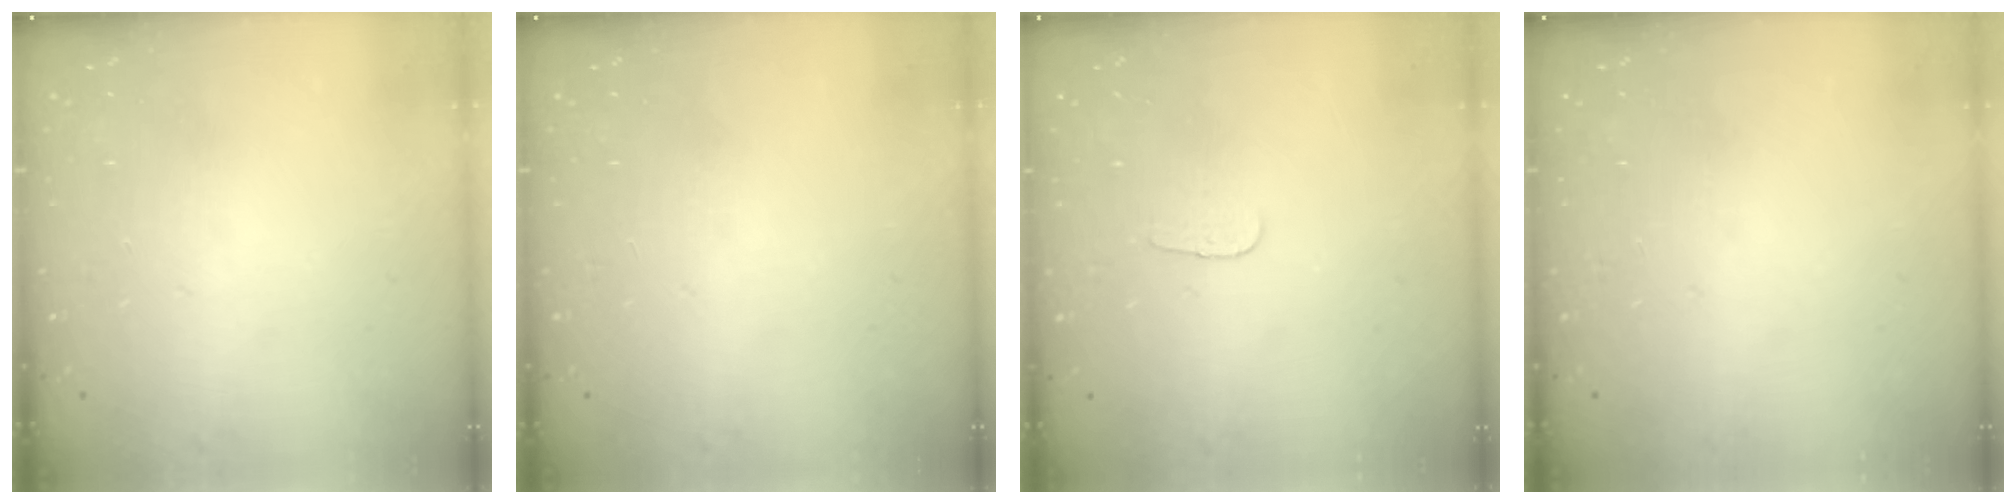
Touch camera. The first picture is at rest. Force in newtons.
{"total": 0.0}
{"total": 2.9, "press": 2.8, "slide": 0.3}
{"total": 0.0}